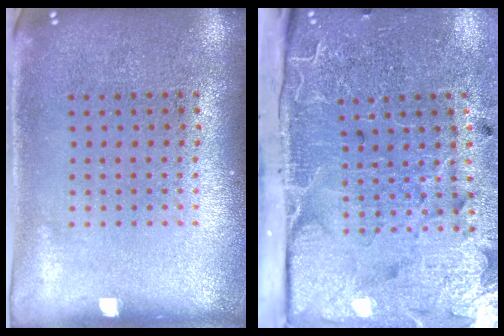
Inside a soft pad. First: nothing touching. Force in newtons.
{"total": 4.3, "press": 3.7, "slide": 2.2}